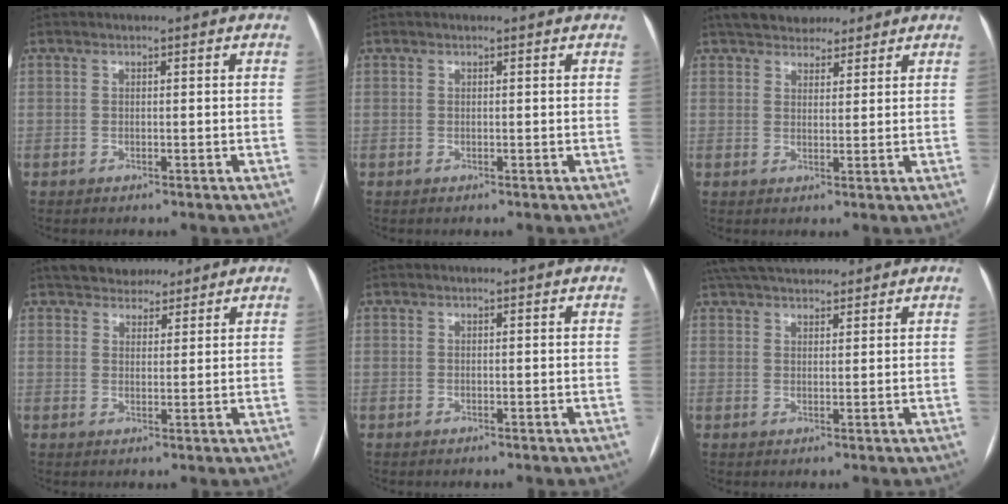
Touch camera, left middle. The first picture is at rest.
{"total": 0.7, "force": [0.7, 0.1, 0.1], "torque": [-0.007, 0.005, 0.005]}
{"total": 7.5, "force": [6.2, 3.3, 2.5], "torque": [-0.025, 0.018, 0.098]}
{"total": 5.8, "force": [4.9, 2.8, 1.5], "torque": [-0.011, 0.012, 0.078]}
{"total": 0.0}
{"total": 11.3, "force": [9.9, 3.3, 4.3], "torque": [-0.070, 0.045, 0.159]}